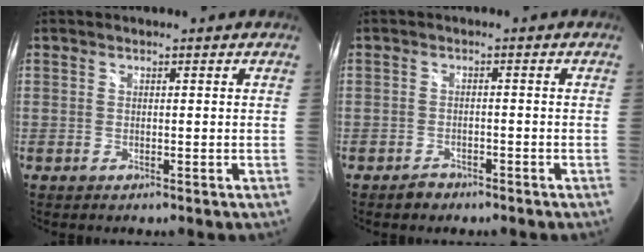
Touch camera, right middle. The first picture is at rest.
{"total": 2.5, "force": [-1.9, 1.3, 0.7], "torque": [-0.020, 0.000, -0.030]}